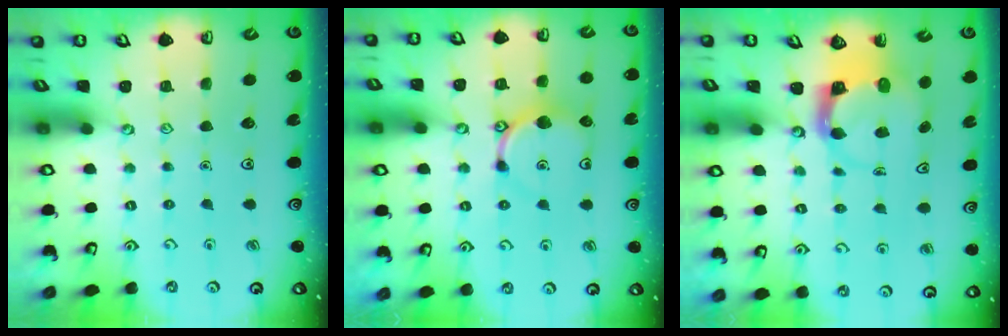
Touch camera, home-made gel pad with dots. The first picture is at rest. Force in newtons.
{"total": 9.4, "press": 9.4, "slide": 0.6}
{"total": 3.6, "press": 3.5, "slide": 0.5}